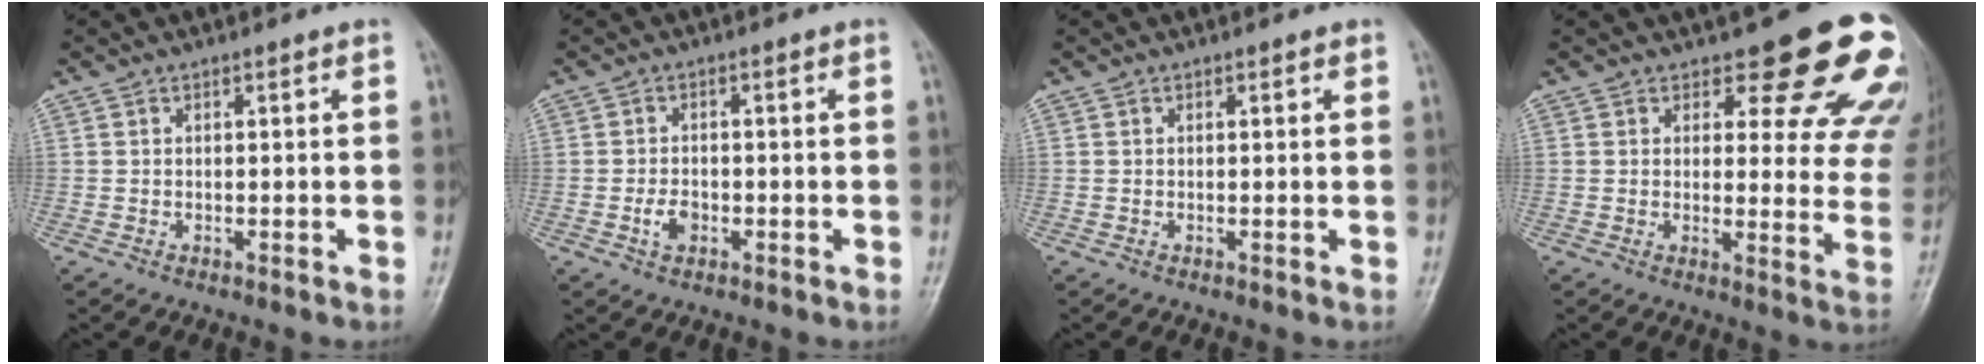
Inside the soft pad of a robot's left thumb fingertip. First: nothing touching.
{"total": 3.0, "force": [-1.1, 2.0, 1.9], "torque": [-0.030, 0.005, -0.021]}
{"total": 0.9, "force": [0.5, 0.4, 0.6], "torque": [-0.008, -0.001, 0.004]}
{"total": 16.8, "force": [12.7, 6.2, 9.2], "torque": [-0.055, -0.078, 0.129]}